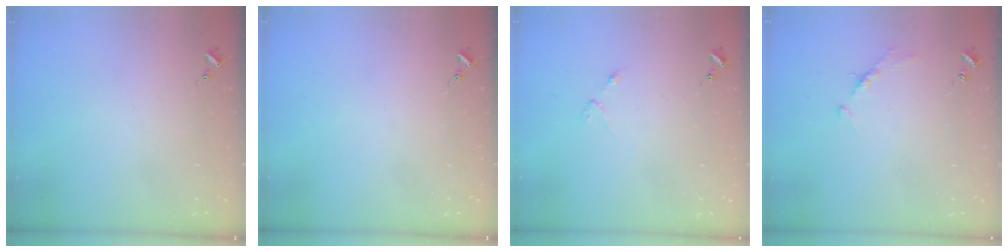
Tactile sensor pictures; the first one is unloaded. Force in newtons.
{"total": 0.0}
{"total": 2.5, "press": 2.4, "slide": 0.4}
{"total": 4.4, "press": 4.4, "slide": 0.6}